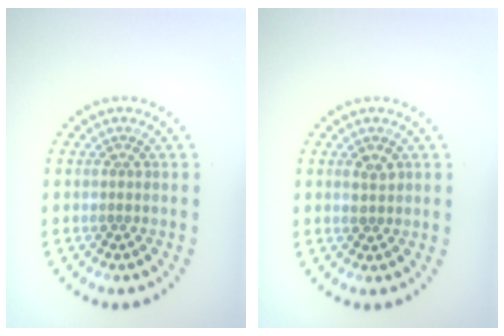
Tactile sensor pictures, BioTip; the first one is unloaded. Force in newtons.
{"total": 1.3, "press": 1.3, "slide": 0.2}